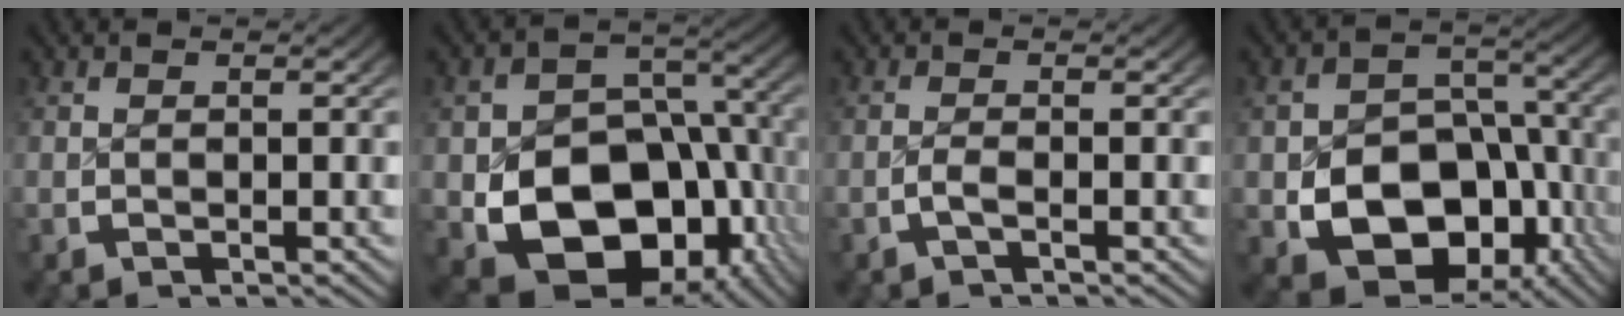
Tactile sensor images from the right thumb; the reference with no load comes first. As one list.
[{"total": 16.6, "force": [-4.2, 12.2, 10.5], "torque": [-0.200, -0.086, -0.027]}, {"total": 1.1, "force": [-0.5, 0.1, 1.0], "torque": [-0.027, -0.003, -0.010]}, {"total": 13.8, "force": [-3.9, 10.3, 8.3], "torque": [-0.164, -0.072, -0.030]}]